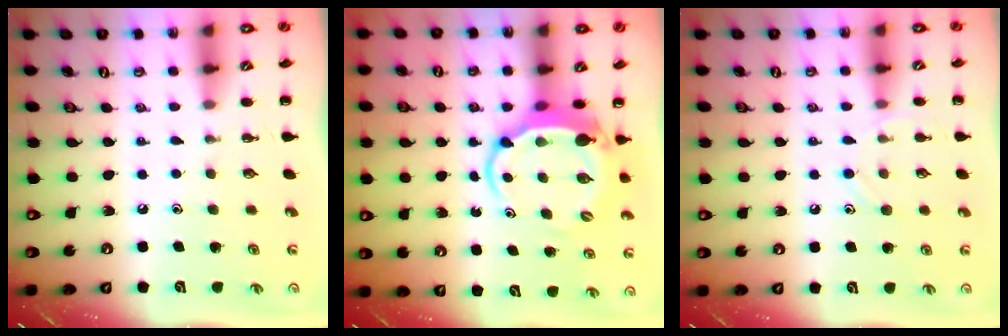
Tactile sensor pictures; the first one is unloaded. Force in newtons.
{"total": 6.2, "press": 6.1, "slide": 1.1}
{"total": 8.8, "press": 8.5, "slide": 2.3}